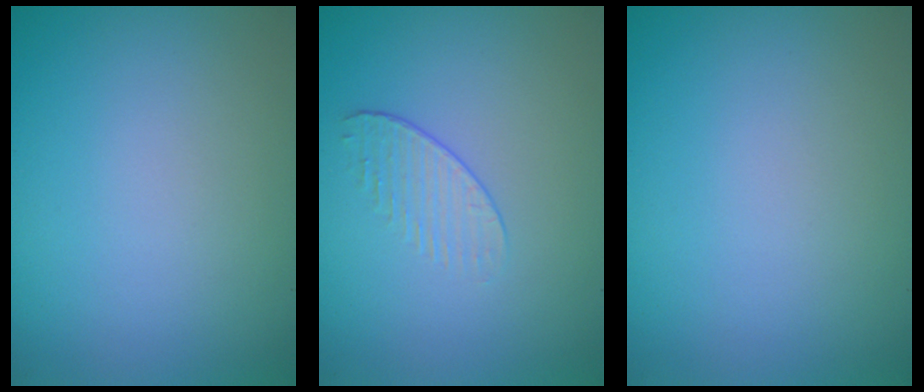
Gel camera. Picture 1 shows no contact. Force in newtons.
{"total": 1.2, "press": 0.6, "slide": 1.0}
{"total": 0.0}